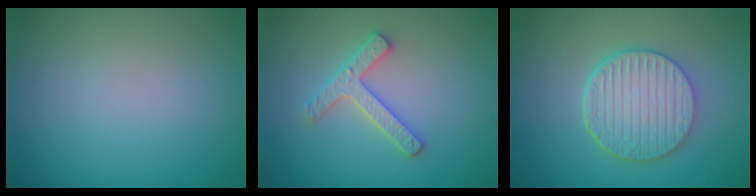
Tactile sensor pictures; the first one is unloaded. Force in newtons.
{"total": 2.7, "press": 2.6, "slide": 0.5}
{"total": 6.3, "press": 4.6, "slide": 4.3}